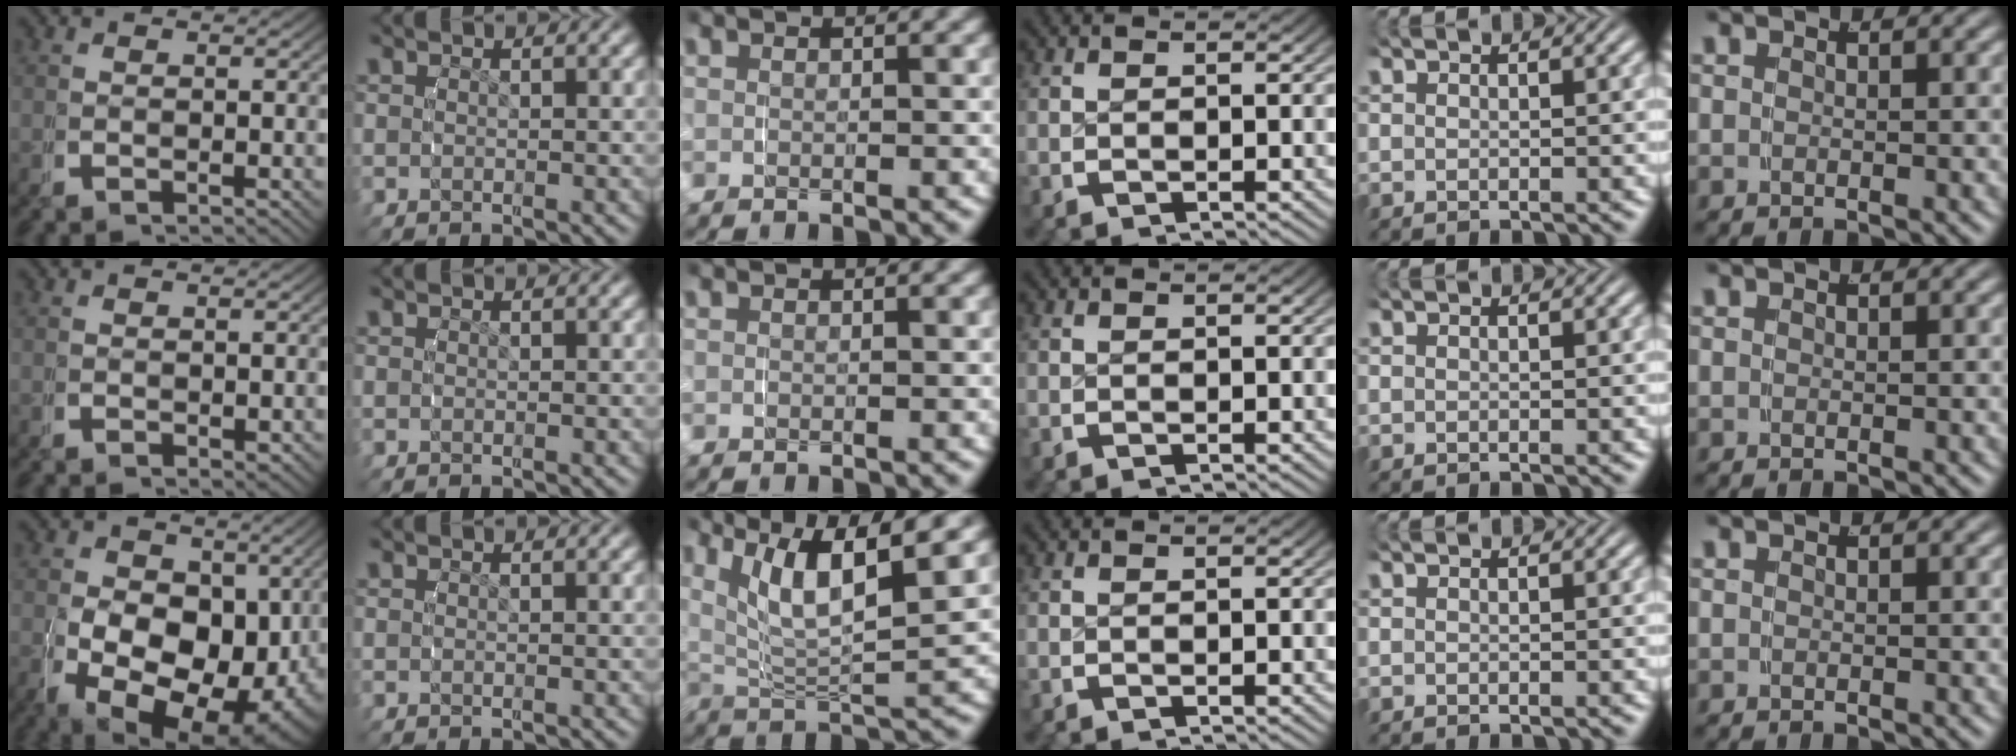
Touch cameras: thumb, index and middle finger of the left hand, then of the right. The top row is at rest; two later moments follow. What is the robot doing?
{"motion": "grasp_and_lifting", "object": "water bottle"}